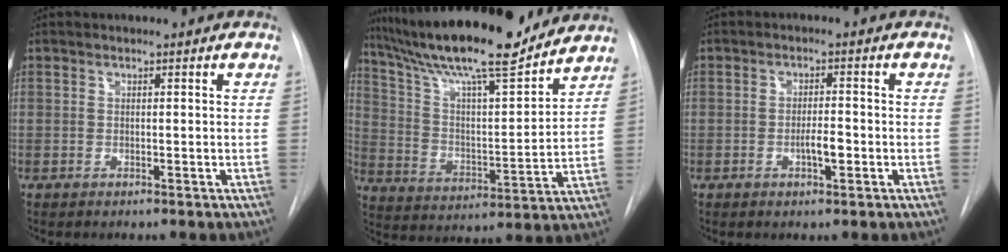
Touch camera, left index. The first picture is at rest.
{"total": 20.7, "force": [17.9, 2.1, 10.2], "torque": [-0.181, 0.002, 0.290]}
{"total": 3.0, "force": [-1.0, 0.8, 2.7], "torque": [-0.046, 0.002, -0.014]}